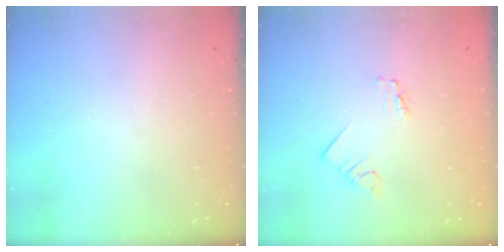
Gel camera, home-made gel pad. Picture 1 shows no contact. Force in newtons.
{"total": 1.6, "press": 1.6, "slide": 0.1}